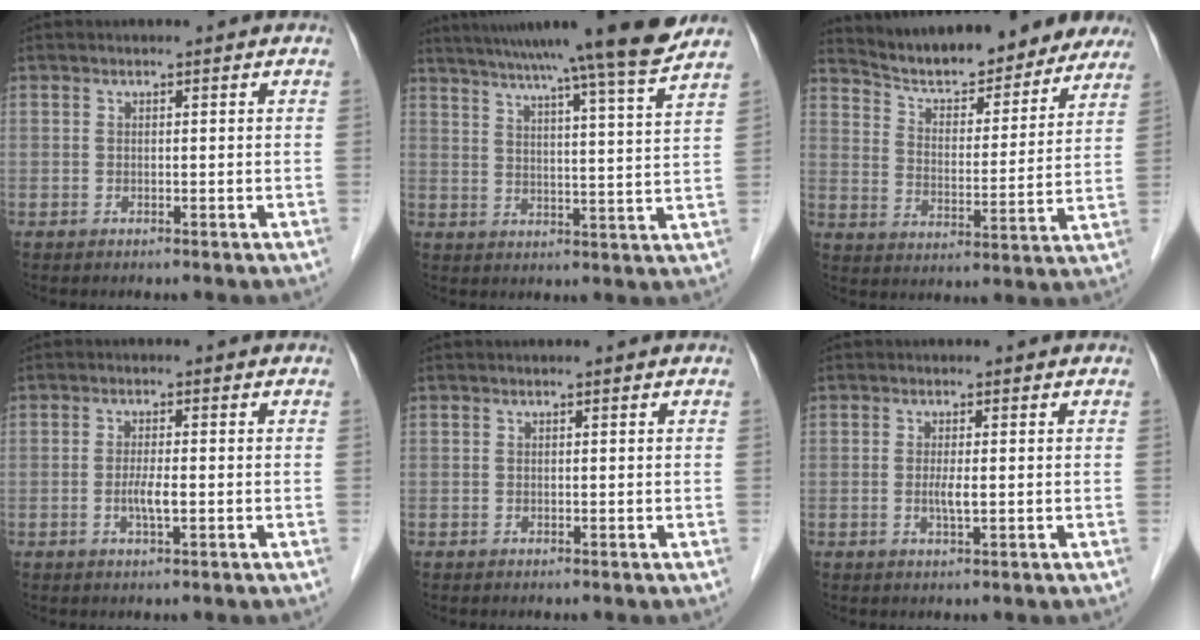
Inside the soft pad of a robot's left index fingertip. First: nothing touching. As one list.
[{"total": 20.5, "force": [17.7, -1.9, 10.1], "torque": [-0.168, -0.021, 0.240]}, {"total": 19.3, "force": [17.5, 5.1, 6.1], "torque": [-0.082, 0.000, 0.245]}, {"total": 2.6, "force": [-0.6, 0.3, 2.5], "torque": [-0.052, -0.003, -0.010]}, {"total": 0.5, "force": [0.5, 0.0, 0.2], "torque": [-0.006, 0.005, 0.008]}, {"total": 1.9, "force": [-0.1, 0.2, 1.8], "torque": [-0.041, -0.003, 0.000]}]